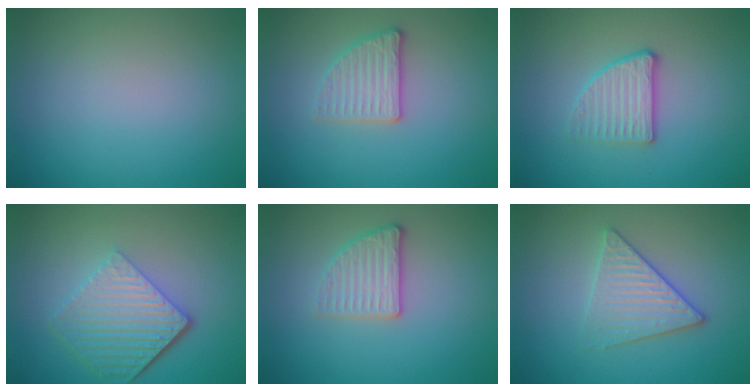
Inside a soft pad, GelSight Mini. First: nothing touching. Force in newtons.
{"total": 2.6, "press": 2.4, "slide": 1.0}
{"total": 2.8, "press": 2.5, "slide": 1.2}
{"total": 6.0, "press": 4.2, "slide": 4.3}
{"total": 2.6, "press": 2.4, "slide": 1.0}
{"total": 3.4, "press": 3.1, "slide": 1.3}